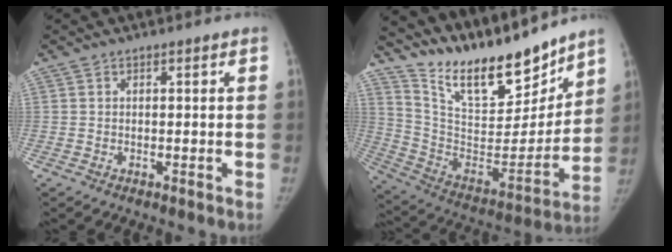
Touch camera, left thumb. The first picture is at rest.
{"total": 23.5, "force": [19.4, 6.9, 11.2], "torque": [-0.138, -0.107, 0.339]}